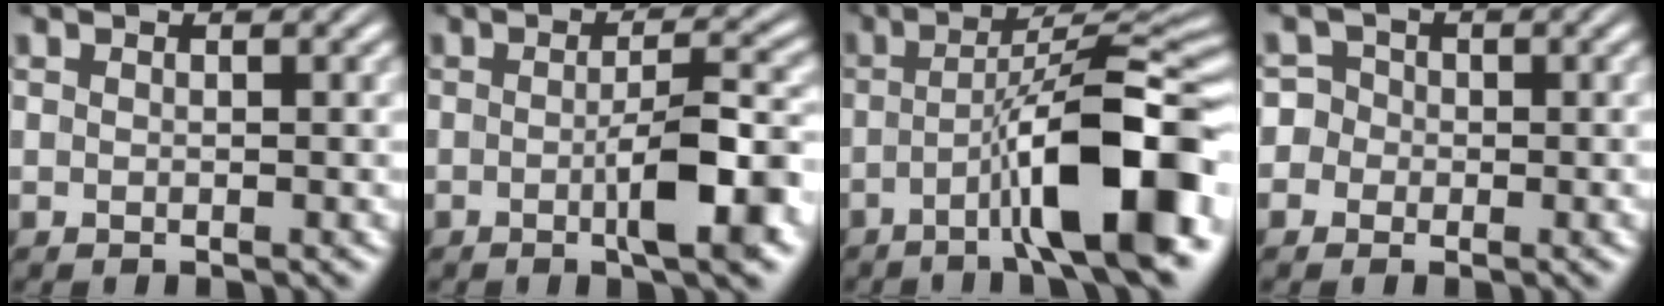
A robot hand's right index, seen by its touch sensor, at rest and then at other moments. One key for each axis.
{"total": 5.0, "fx": -1.6, "fy": 0.8, "fz": 4.7, "tx": -0.067, "ty": 0.004, "tz": -0.033}
{"total": 10.1, "fx": -3.1, "fy": 2.4, "fz": 9.4, "tx": -0.140, "ty": -0.001, "tz": -0.045}
{"total": 5.8, "fx": -1.0, "fy": 5.5, "fz": 1.3, "tx": -0.047, "ty": -0.014, "tz": -0.027}